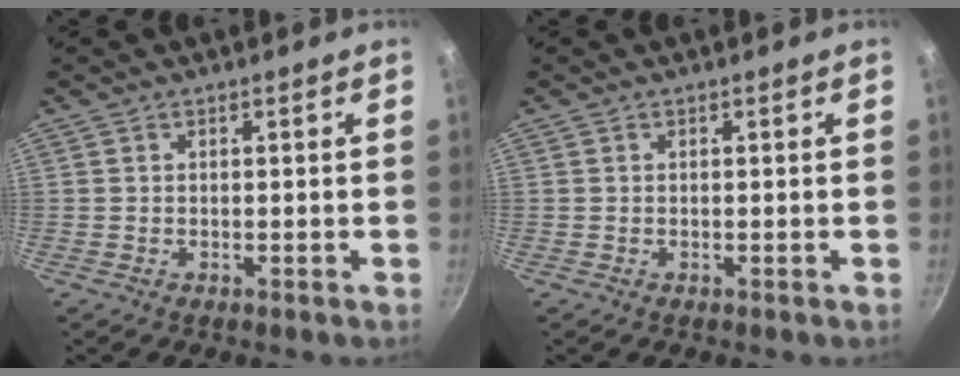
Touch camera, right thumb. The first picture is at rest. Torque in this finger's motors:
{"motor_torque": [0.05, 0.05, 0.00, 0.00, 0.01]}